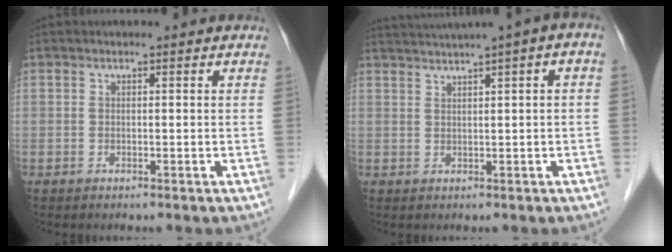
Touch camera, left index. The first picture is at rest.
{"total": 6.4, "force": [3.7, -0.3, 5.3], "torque": [-0.088, 0.035, 0.060]}